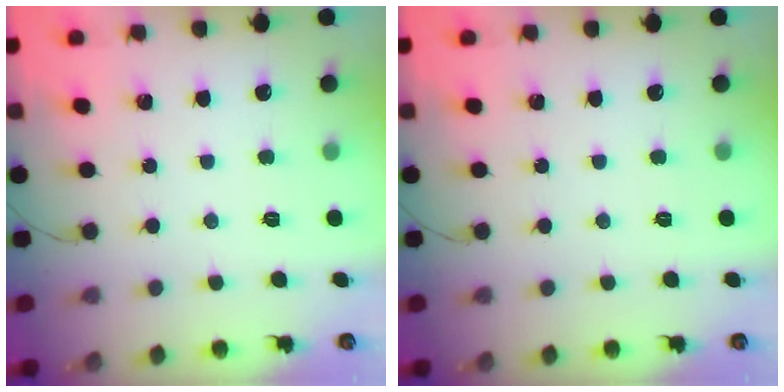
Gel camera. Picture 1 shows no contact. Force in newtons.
{"total": 0.0}